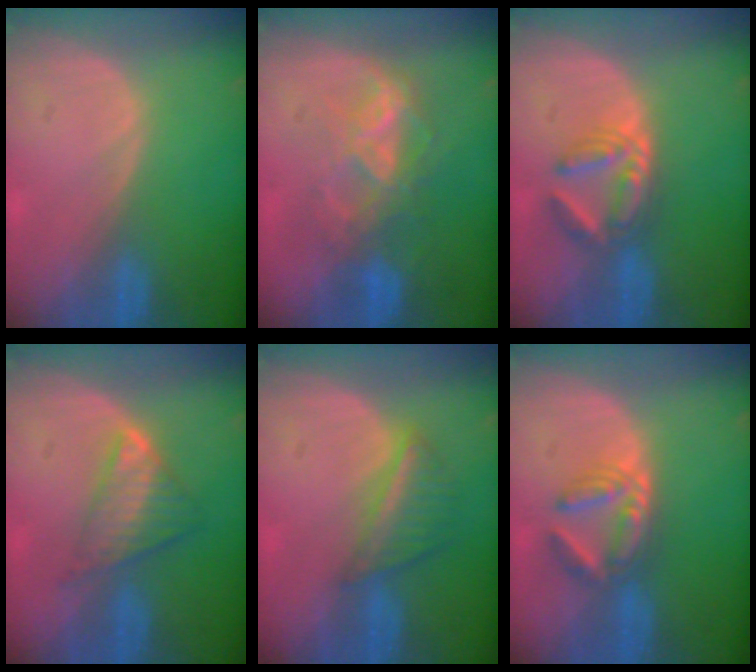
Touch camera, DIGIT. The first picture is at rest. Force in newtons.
{"total": 6.9, "press": 6.7, "slide": 1.7}
{"total": 6.2, "press": 5.6, "slide": 2.6}
{"total": 5.8, "press": 5.4, "slide": 2.3}
{"total": 5.7, "press": 5.1, "slide": 2.5}
{"total": 6.2, "press": 5.7, "slide": 2.5}